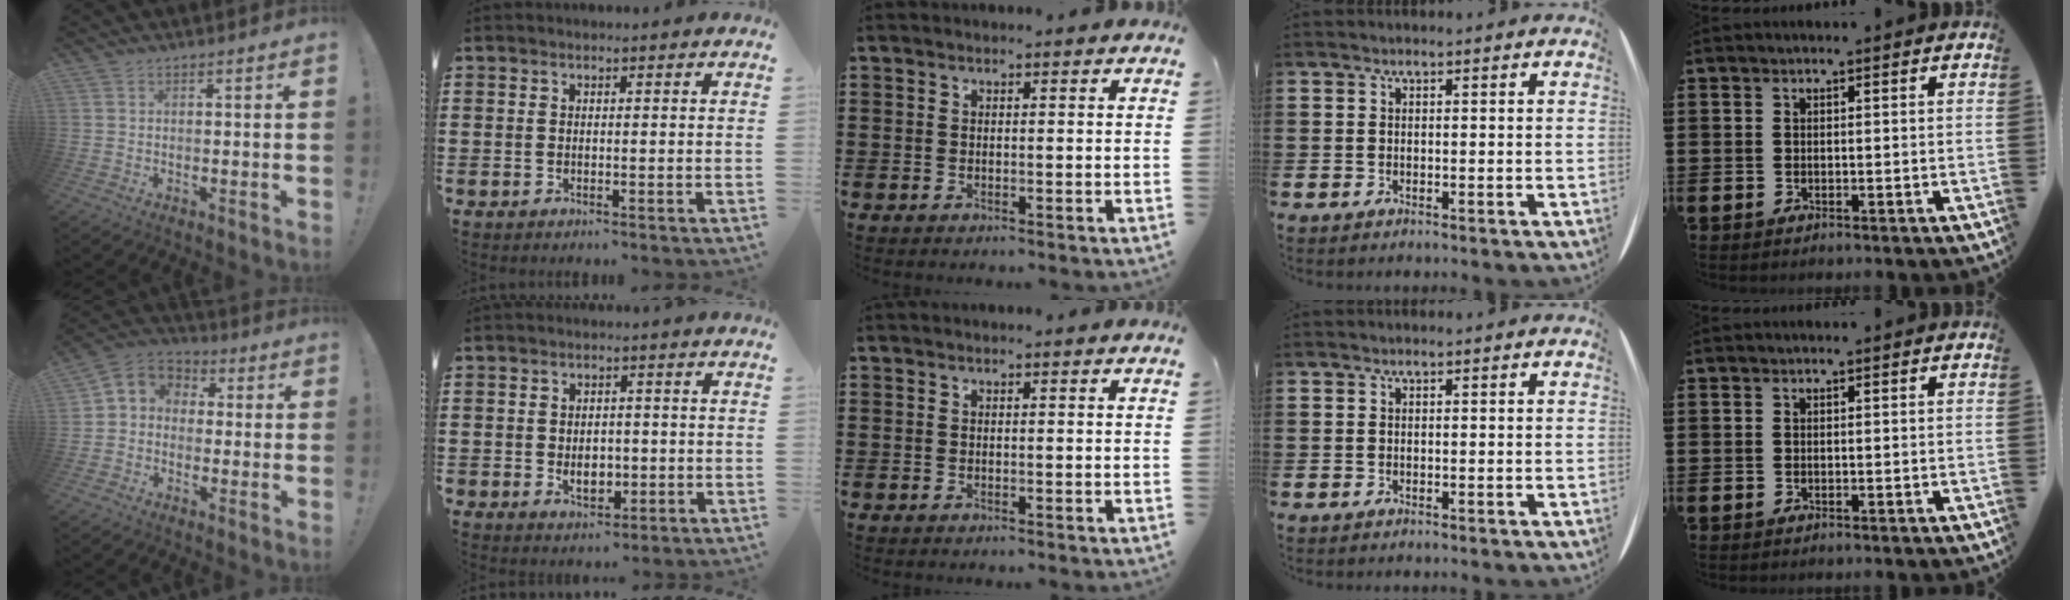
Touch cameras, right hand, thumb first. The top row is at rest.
{"thumb": {"total": 5.3, "force": [-1.0, 4.9, 1.7], "torque": [-0.033, 0.015, -0.012]}, "index": {"total": 3.1, "force": [-0.4, 2.4, 2.0], "torque": [-0.034, 0.001, -0.011]}}